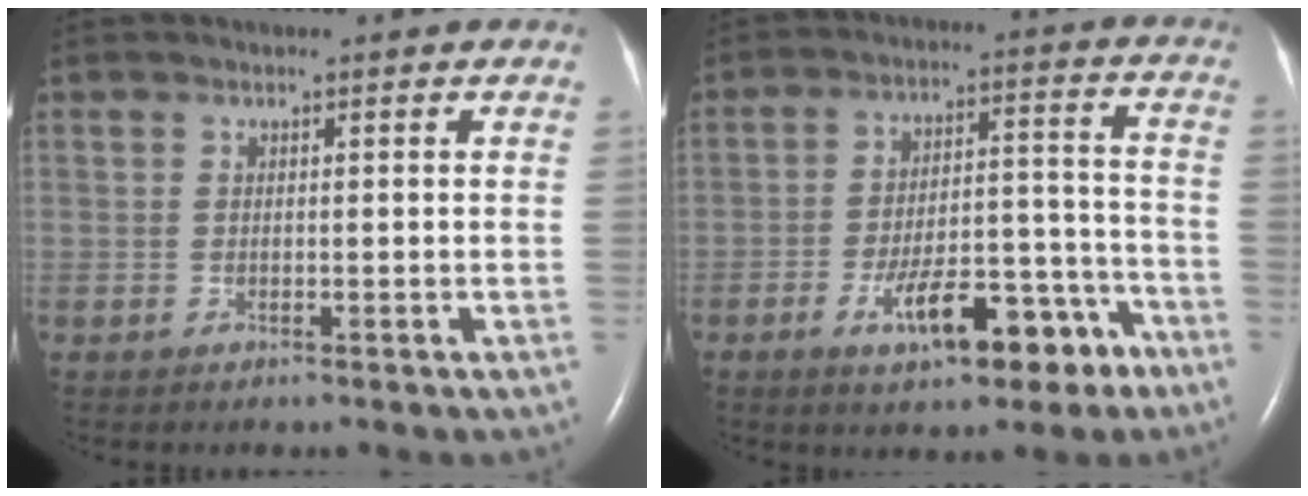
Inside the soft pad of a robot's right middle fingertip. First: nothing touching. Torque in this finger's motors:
{"motor_torque": [1.14, -1.00, 0.31, 0.13]}